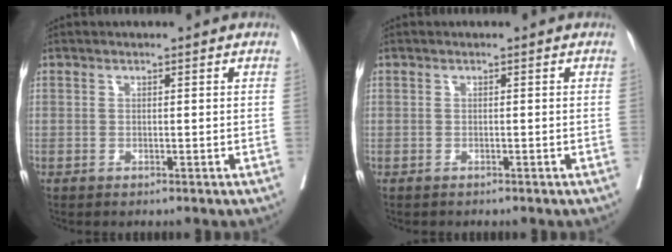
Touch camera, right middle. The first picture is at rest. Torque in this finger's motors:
{"motor_torque": [-0.51, 0.07, -0.12, -0.03]}